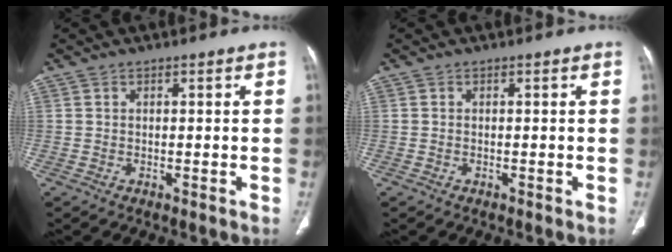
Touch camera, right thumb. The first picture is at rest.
{"total": 0.0}